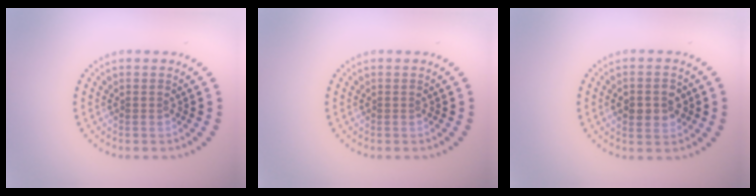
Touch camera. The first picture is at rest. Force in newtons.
{"total": 0.0}
{"total": 3.6, "press": 3.6, "slide": 0.1}